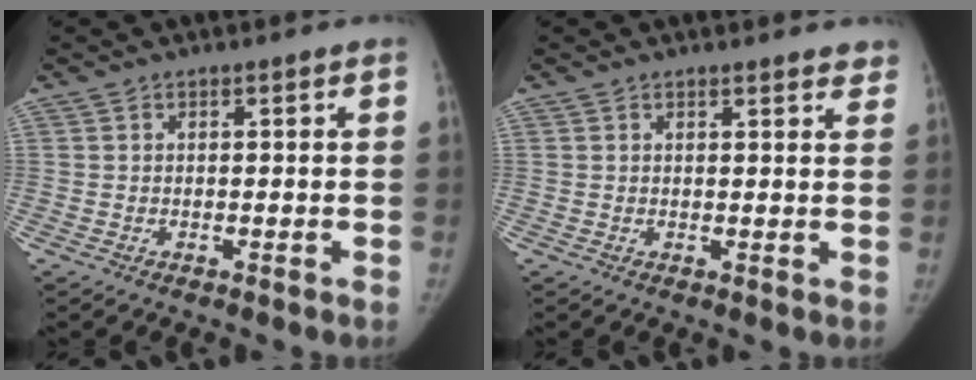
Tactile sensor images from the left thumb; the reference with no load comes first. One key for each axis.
{"total": 3.9, "fx": 3.6, "fy": 1.1, "fz": 1.2, "tx": 0.012, "ty": -0.013, "tz": 0.029}